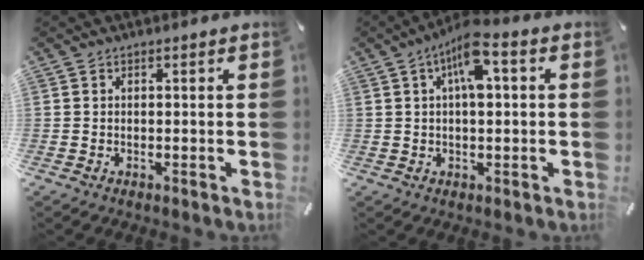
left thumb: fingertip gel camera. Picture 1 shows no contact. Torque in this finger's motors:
{"motor_torque": [0.17, 0.33, 0.39, 0.02, 0.14]}